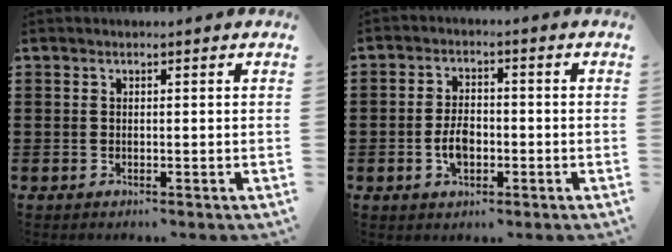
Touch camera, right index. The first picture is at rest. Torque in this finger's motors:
{"motor_torque": [1.09, 1.04, 0.34, 0.12]}